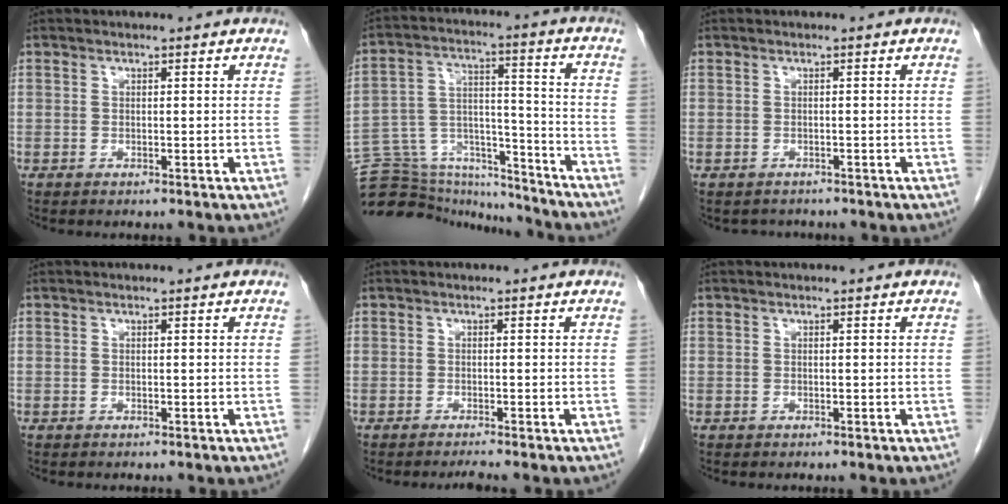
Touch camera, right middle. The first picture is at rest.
{"total": 18.1, "force": [-17.3, 4.4, 3.0], "torque": [-0.067, 0.050, -0.268]}
{"total": 1.8, "force": [-1.6, 0.9, -0.1], "torque": [-0.007, -0.002, -0.025]}
{"total": 0.0}
{"total": 1.3, "force": [-1.1, -0.5, 0.4], "torque": [-0.010, -0.002, -0.019]}
{"total": 0.0}